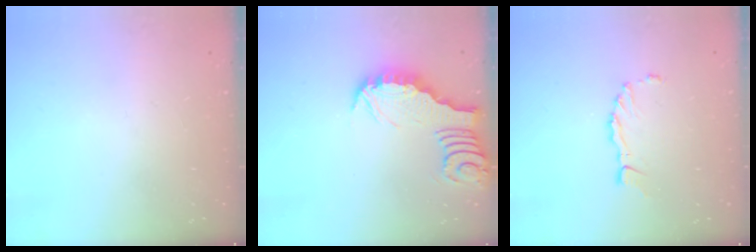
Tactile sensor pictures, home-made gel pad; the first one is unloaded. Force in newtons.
{"total": 3.1, "press": 3.1, "slide": 0.3}
{"total": 2.7, "press": 2.7, "slide": 0.2}